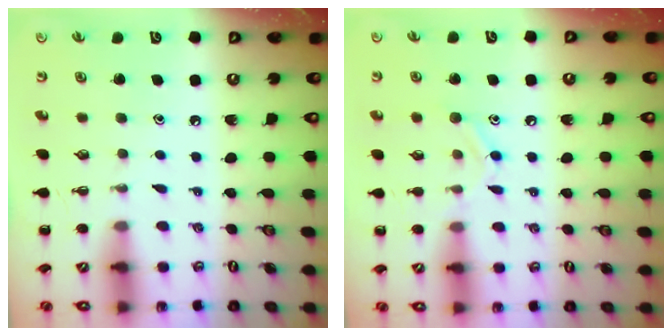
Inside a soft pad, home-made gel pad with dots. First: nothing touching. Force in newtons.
{"total": 8.5, "press": 8.4, "slide": 1.3}